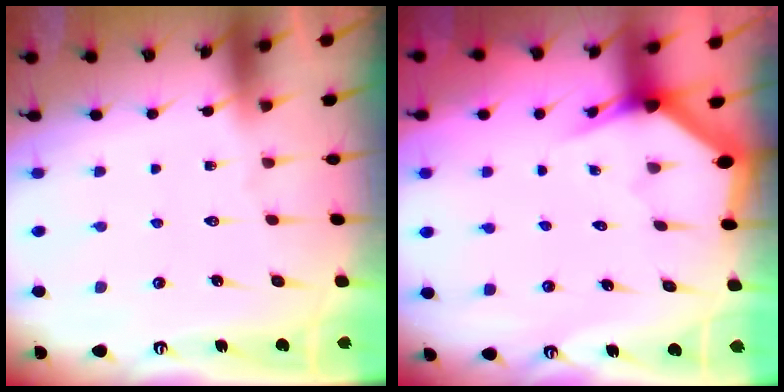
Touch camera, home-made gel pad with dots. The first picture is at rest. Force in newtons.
{"total": 3.0, "press": 3.0, "slide": 0.1}